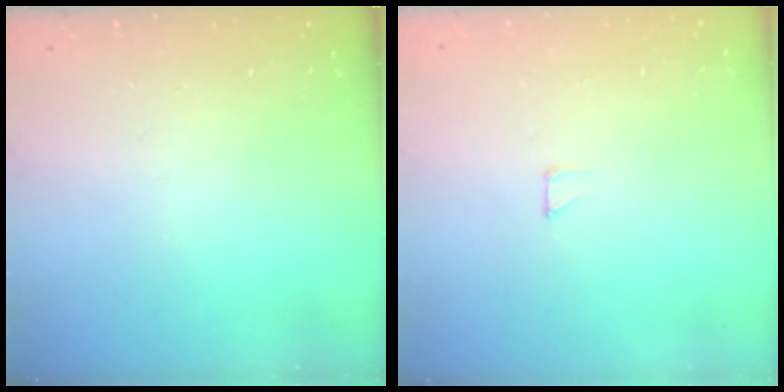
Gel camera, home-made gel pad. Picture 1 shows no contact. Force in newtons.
{"total": 1.7, "press": 1.7, "slide": 0.1}